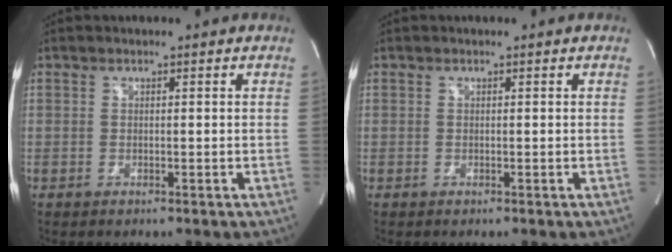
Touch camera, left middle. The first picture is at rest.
{"total": 0.0}